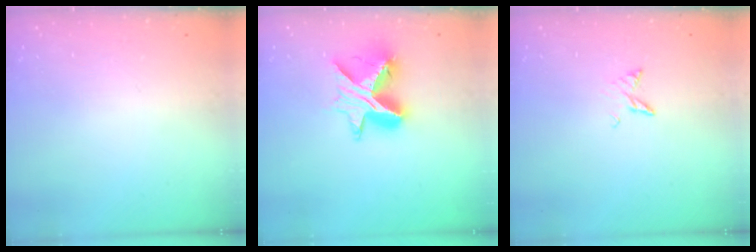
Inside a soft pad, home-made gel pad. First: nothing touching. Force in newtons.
{"total": 11.8, "press": 11.8, "slide": 1.0}
{"total": 4.7, "press": 4.7, "slide": 0.5}